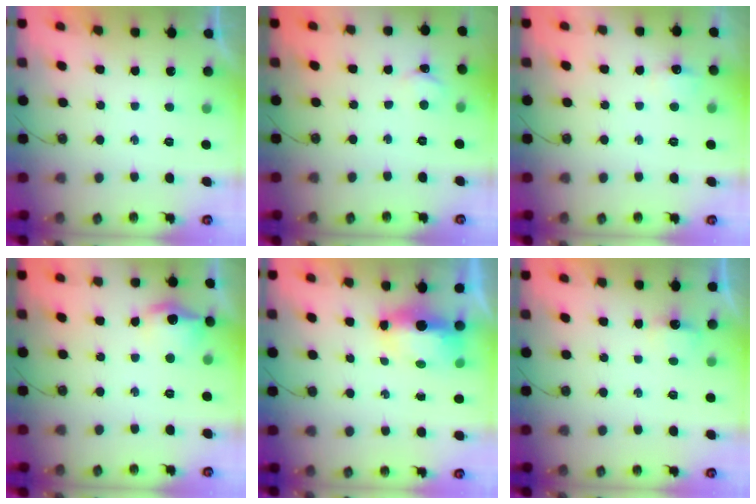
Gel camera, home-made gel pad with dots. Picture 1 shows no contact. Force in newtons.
{"total": 1.7, "press": 1.7, "slide": 0.2}
{"total": 5.6, "press": 5.5, "slide": 0.7}
{"total": 11.4, "press": 11.4, "slide": 0.9}
{"total": 9.6, "press": 7.9, "slide": 5.4}
{"total": 2.6, "press": 2.6, "slide": 0.4}